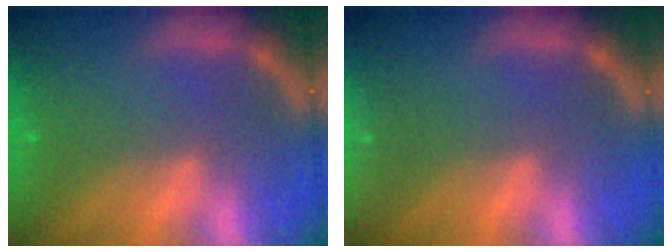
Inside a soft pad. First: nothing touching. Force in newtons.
{"total": 7.5}